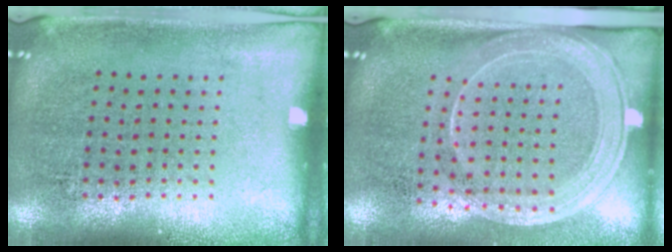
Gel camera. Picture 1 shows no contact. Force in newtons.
{"total": 2.0, "press": 1.7, "slide": 1.1}